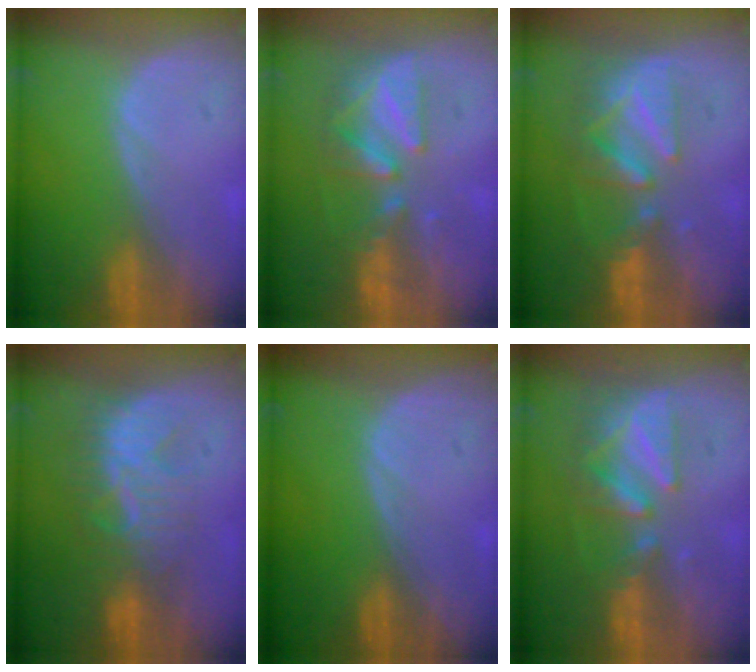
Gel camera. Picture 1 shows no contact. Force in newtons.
{"total": 7.6, "press": 7.3, "slide": 2.1}
{"total": 8.4, "press": 7.7, "slide": 3.3}
{"total": 8.0, "press": 7.8, "slide": 1.9}
{"total": 0.0}
{"total": 8.9, "press": 7.8, "slide": 4.3}